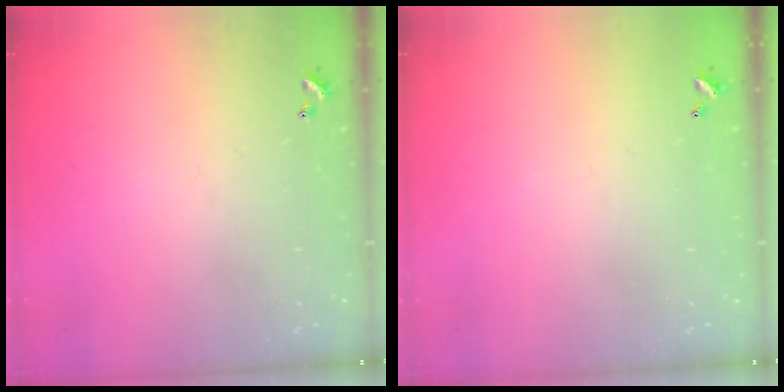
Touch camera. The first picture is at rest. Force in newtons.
{"total": 2.7, "press": 2.7, "slide": 0.1}